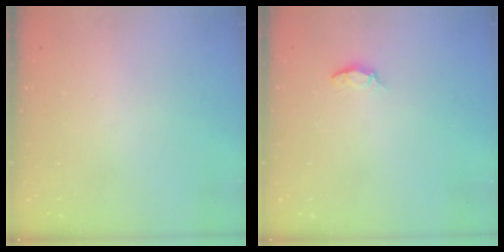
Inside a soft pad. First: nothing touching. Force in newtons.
{"total": 3.0, "press": 3.0, "slide": 0.3}